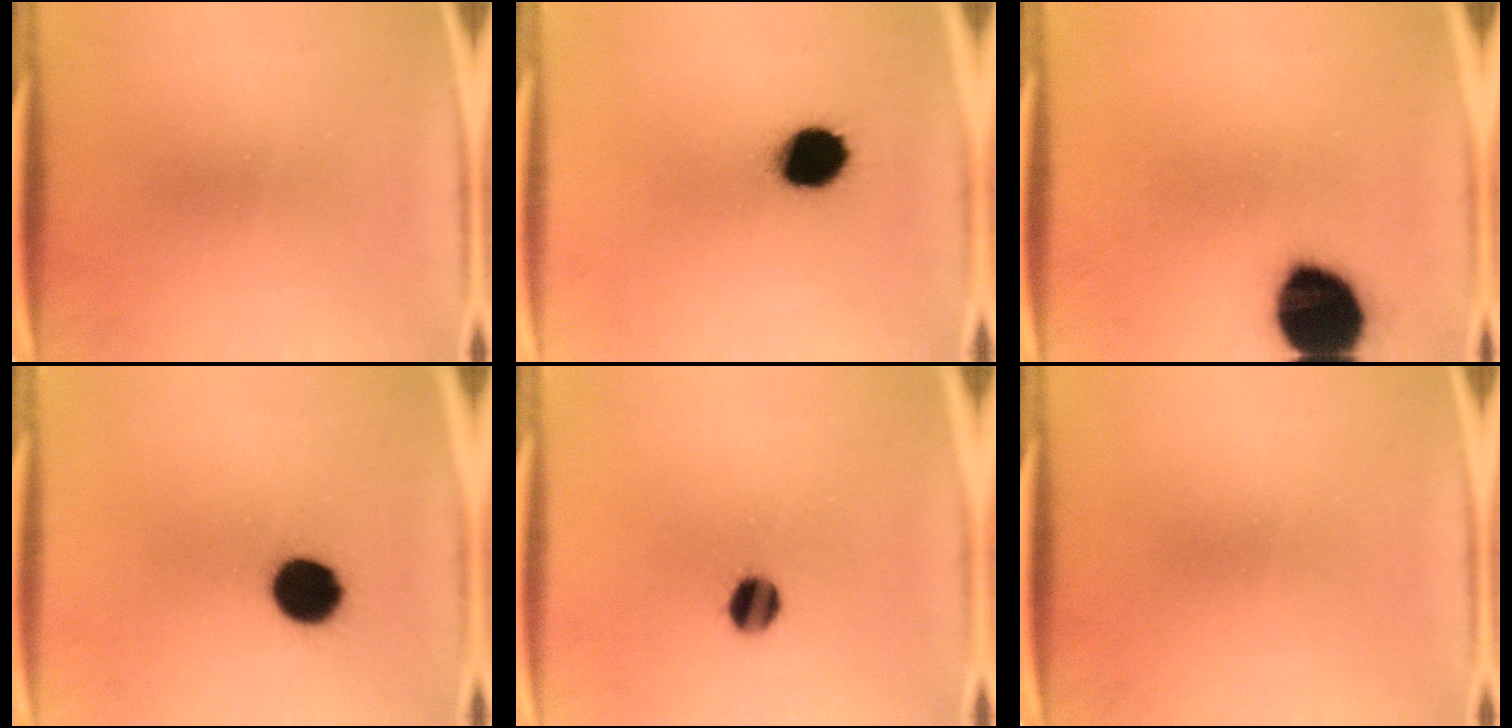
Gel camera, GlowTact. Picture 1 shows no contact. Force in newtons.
{"total": 11.1}
{"total": 18.2}
{"total": 10.3}
{"total": 5.3}
{"total": 0.0}